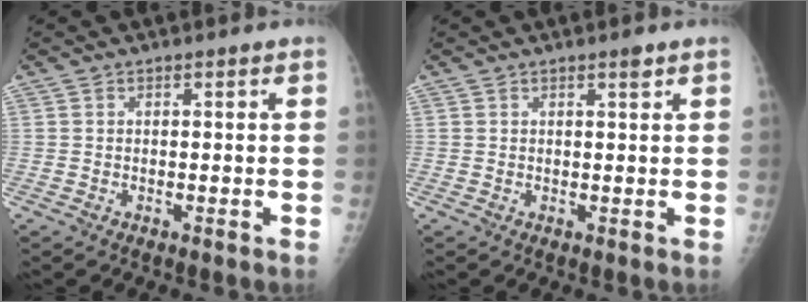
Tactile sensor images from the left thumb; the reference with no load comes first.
{"total": 1.2, "force": [0.8, 0.3, 0.8], "torque": [-0.008, -0.004, 0.012]}